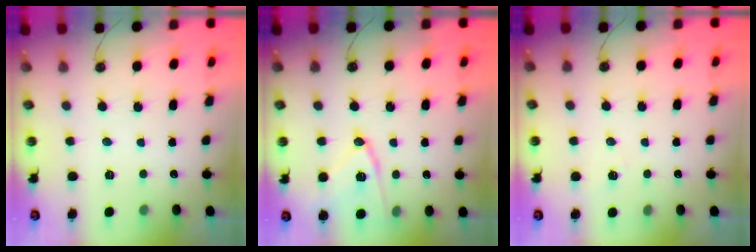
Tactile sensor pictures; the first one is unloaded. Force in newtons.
{"total": 12.3, "press": 12.0, "slide": 2.9}
{"total": 3.3, "press": 3.0, "slide": 1.4}